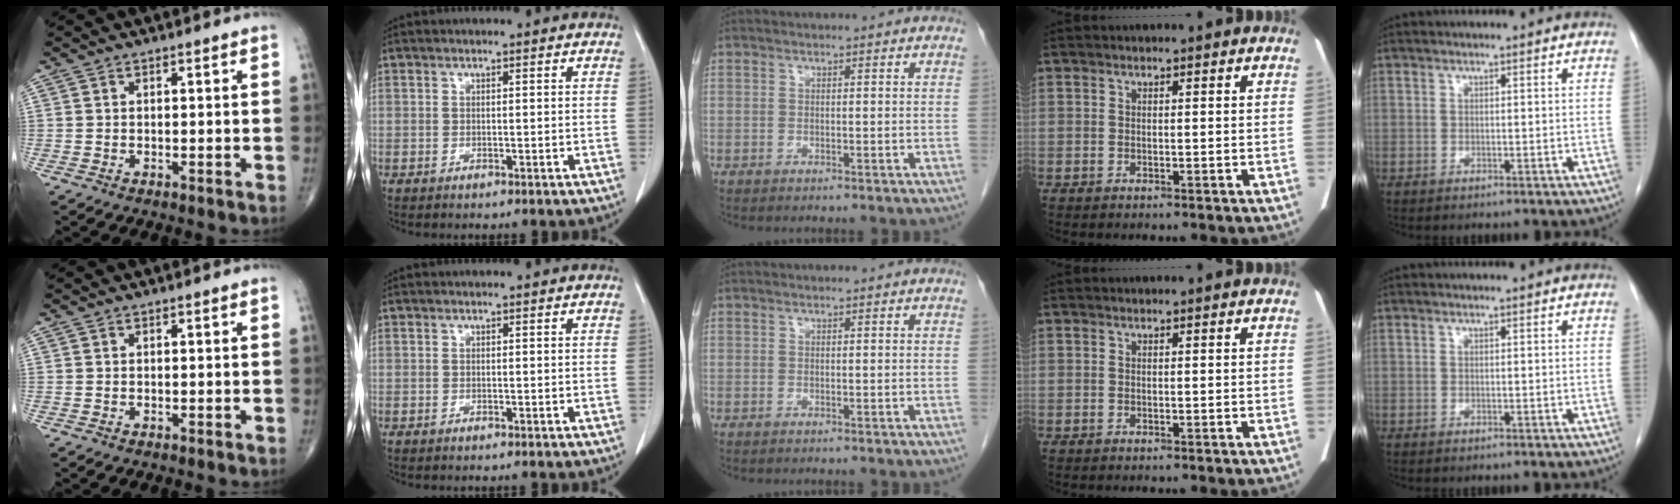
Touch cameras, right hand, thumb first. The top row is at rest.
{}